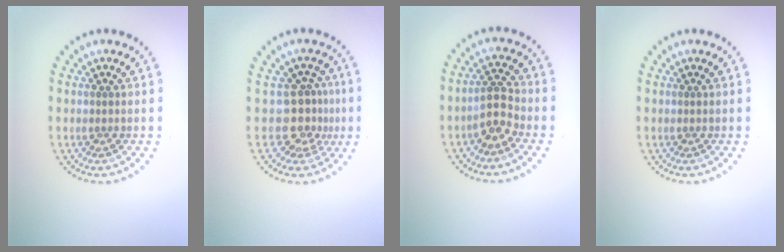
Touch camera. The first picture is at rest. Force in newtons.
{"total": 3.0, "press": 2.1, "slide": 2.2}
{"total": 2.7, "press": 2.5, "slide": 1.0}
{"total": 0.0}